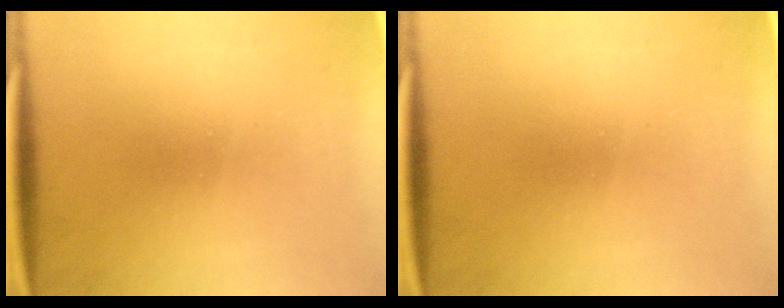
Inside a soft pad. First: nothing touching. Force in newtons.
{"total": 0.0}